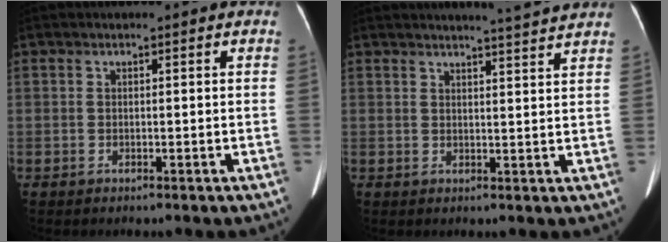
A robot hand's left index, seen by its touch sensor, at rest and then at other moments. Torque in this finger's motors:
{"motor_torque": [0.04, -0.45, -0.05, 0.01]}